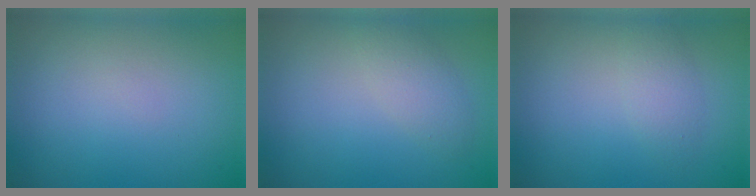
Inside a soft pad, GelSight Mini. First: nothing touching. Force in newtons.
{"total": 2.1, "press": 2.1, "slide": 0.1}
{"total": 1.8, "press": 1.8, "slide": 0.1}